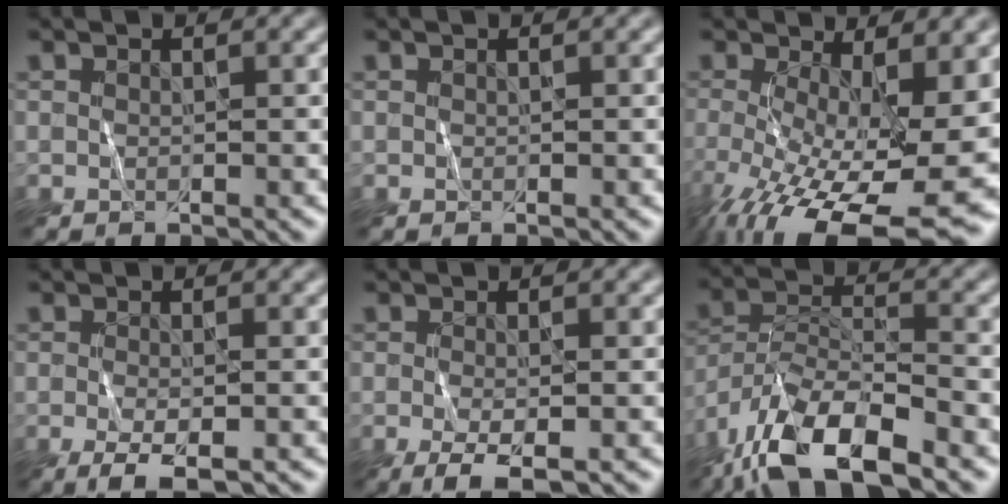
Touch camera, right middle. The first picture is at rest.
{"total": 0.0}
{"total": 14.5, "force": [-4.2, 6.2, 12.4], "torque": [-0.213, -0.049, -0.048]}
{"total": 2.9, "force": [-1.5, 0.7, 2.4], "torque": [-0.052, -0.007, -0.027]}
{"total": 3.2, "force": [-1.5, 0.8, 2.7], "torque": [-0.058, -0.007, -0.030]}
{"total": 10.8, "force": [-7.7, 3.6, 6.6], "torque": [-0.117, 0.003, -0.149]}